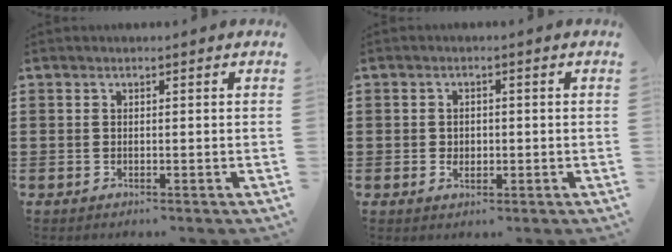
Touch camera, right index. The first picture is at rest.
{"total": 1.5, "force": [-0.2, 1.2, 0.8], "torque": [-0.017, 0.007, -0.006]}